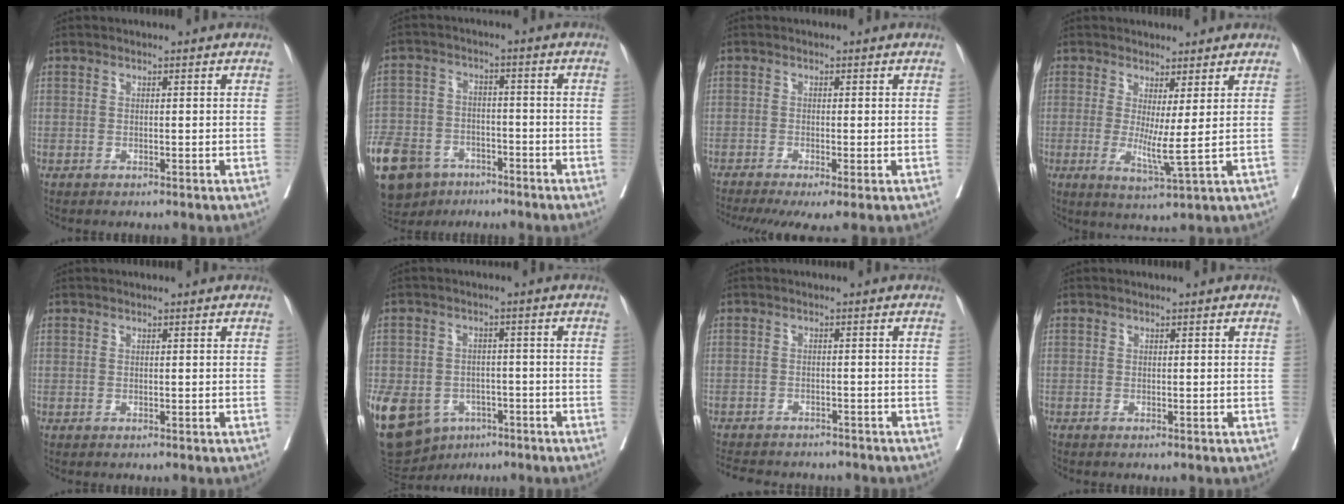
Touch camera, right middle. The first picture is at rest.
{"total": 18.3, "force": [-11.5, 11.4, 8.5], "torque": [-0.231, -0.016, -0.187]}
{"total": 8.3, "force": [-5.8, 1.4, 5.7], "torque": [-0.090, -0.017, -0.096]}
{"total": 4.8, "force": [0.4, -0.4, 4.7], "torque": [-0.083, -0.020, 0.014]}
{"total": 0.0}
{"total": 25.4, "force": [-11.3, 19.2, 12.1], "torque": [-0.367, -0.020, -0.165]}
{"total": 13.0, "force": [-11.3, 4.3, 4.7], "torque": [-0.095, -0.002, -0.142]}
{"total": 0.0}